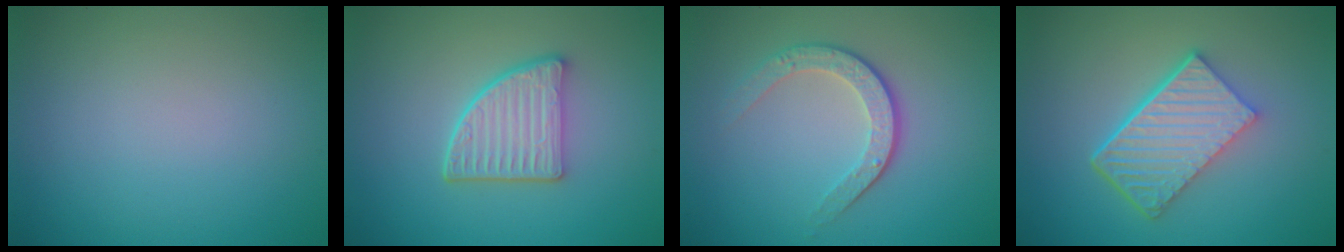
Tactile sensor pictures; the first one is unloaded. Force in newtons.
{"total": 4.6, "press": 3.7, "slide": 2.7}
{"total": 3.3, "press": 2.5, "slide": 2.1}
{"total": 6.6, "press": 4.4, "slide": 4.9}